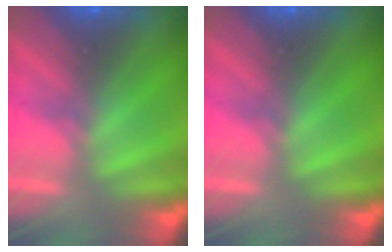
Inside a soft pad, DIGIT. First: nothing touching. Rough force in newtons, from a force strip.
{"total": 0.0}